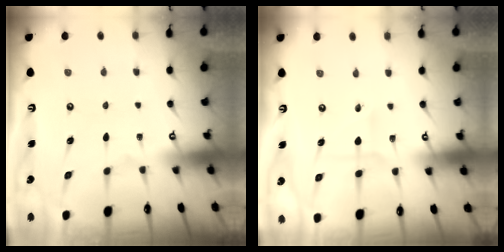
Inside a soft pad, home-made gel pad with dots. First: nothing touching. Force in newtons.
{"total": 2.3, "press": 2.3, "slide": 0.5}